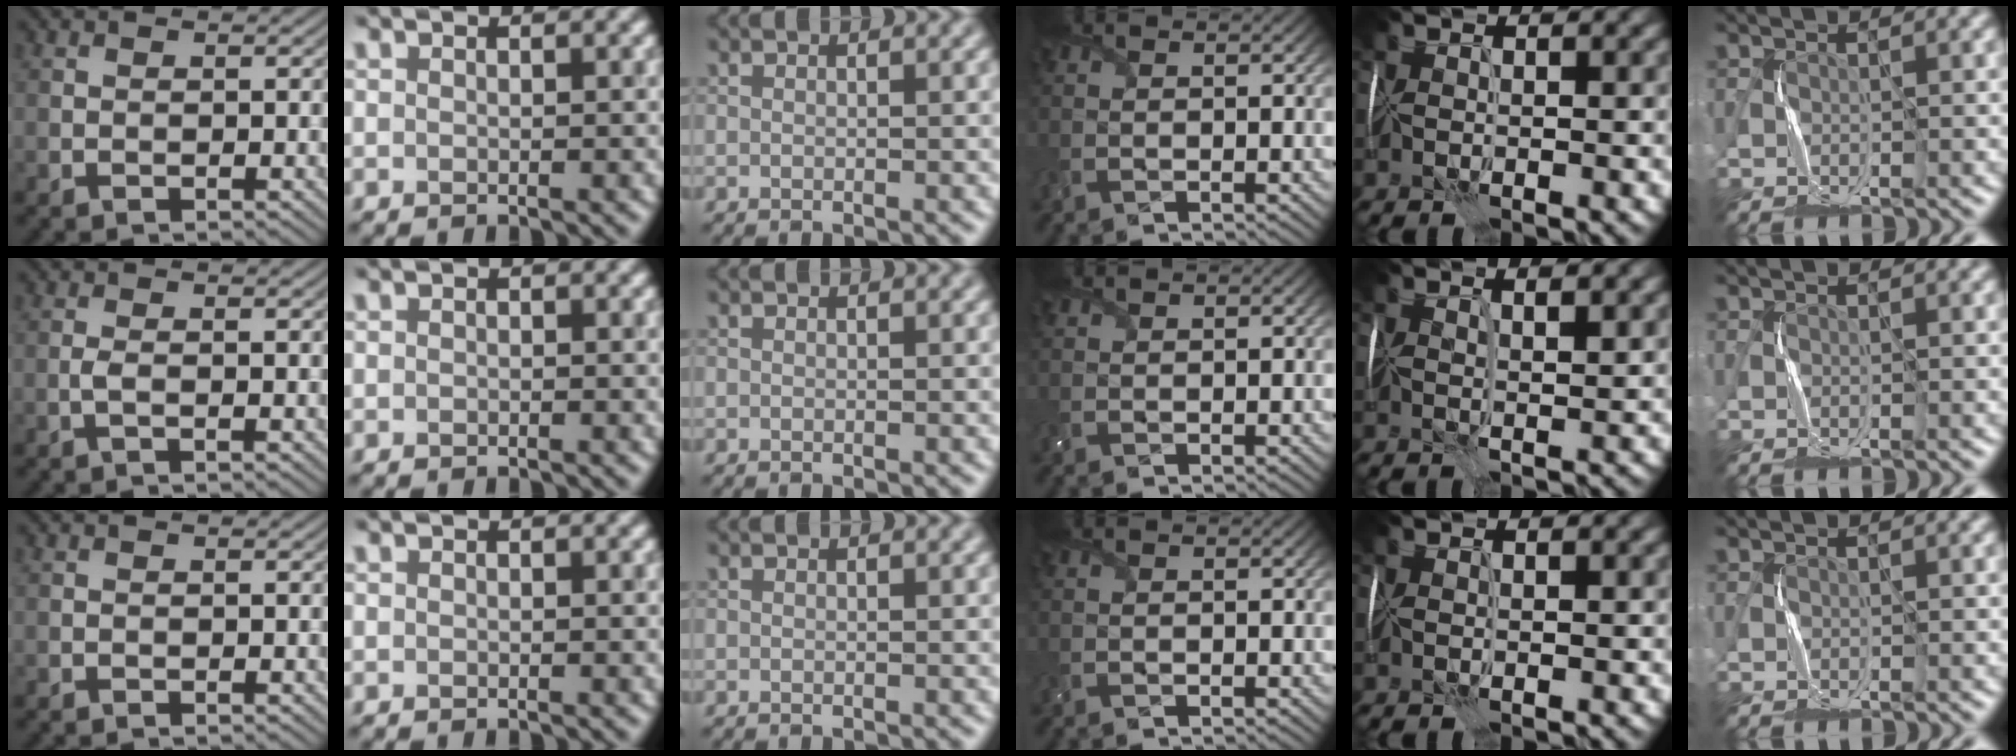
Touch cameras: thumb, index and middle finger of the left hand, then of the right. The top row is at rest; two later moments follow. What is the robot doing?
{"motion": "fold", "object": "tissue"}